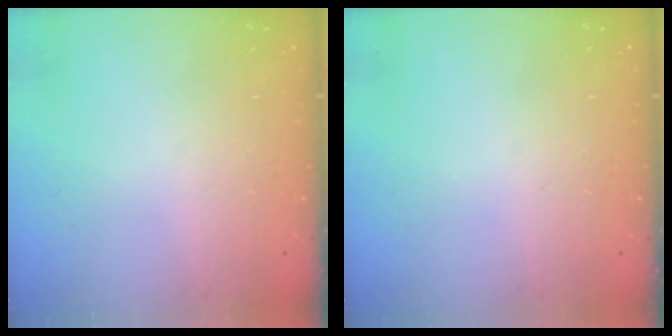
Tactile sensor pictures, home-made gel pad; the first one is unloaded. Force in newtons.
{"total": 0.0}